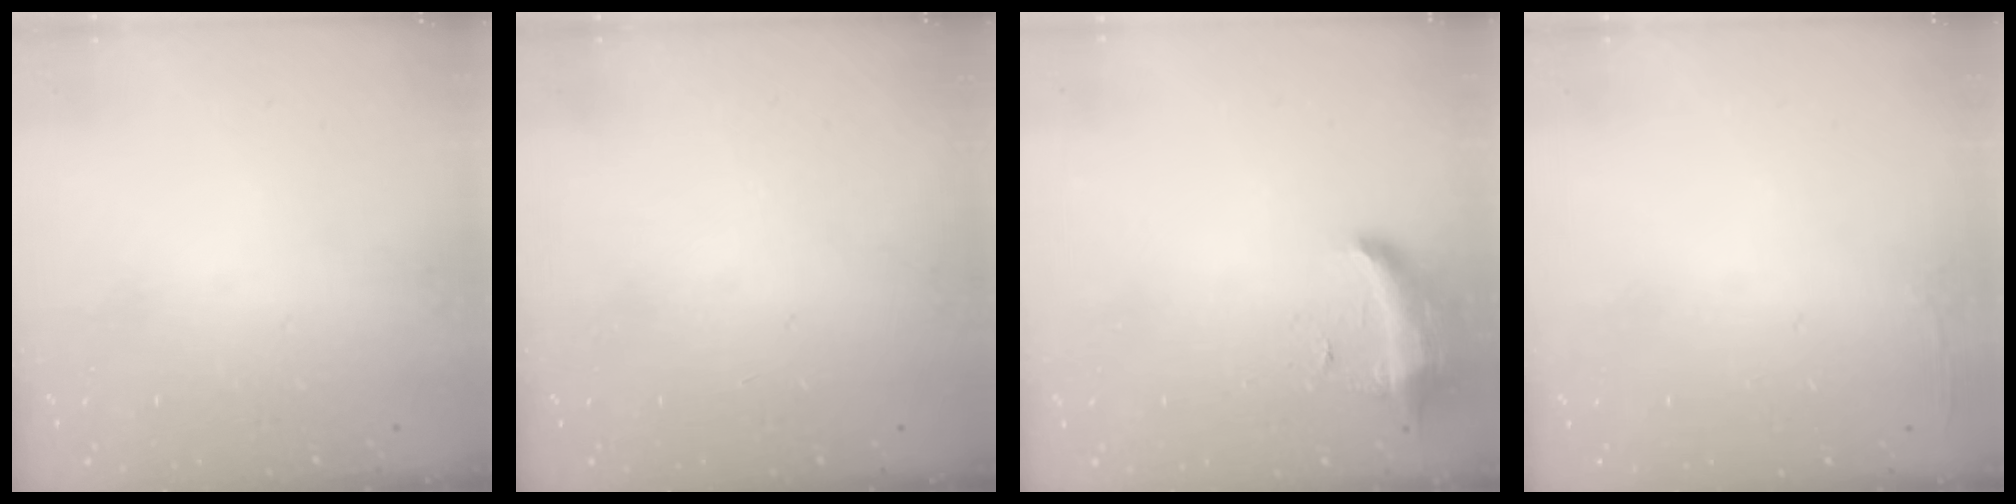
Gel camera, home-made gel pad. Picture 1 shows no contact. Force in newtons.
{"total": 1.0, "press": 0.0, "slide": 1.0}
{"total": 12.2, "press": 9.7, "slide": 7.4}
{"total": 2.8, "press": 2.6, "slide": 0.9}